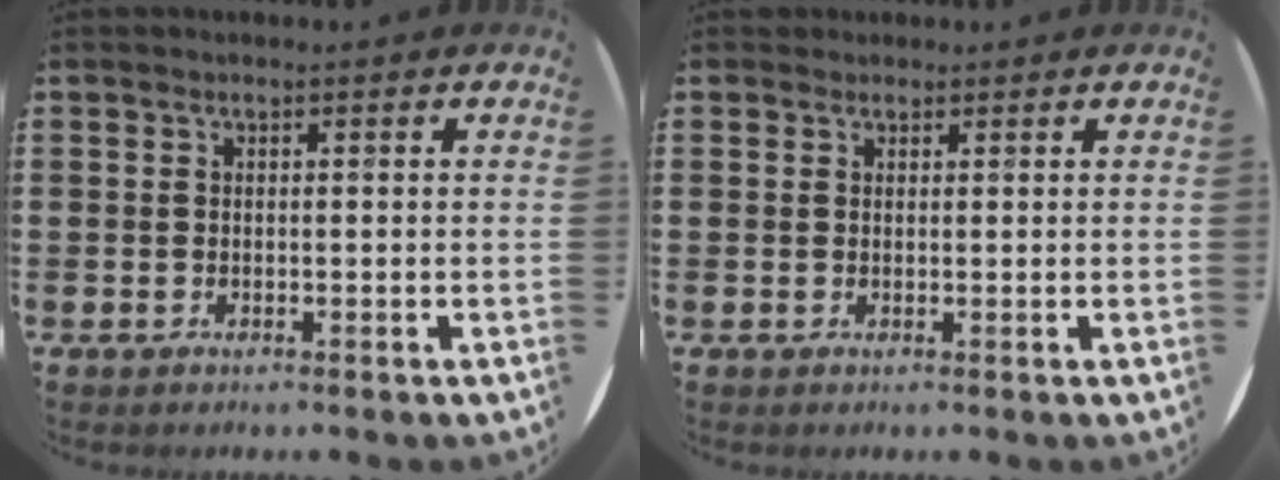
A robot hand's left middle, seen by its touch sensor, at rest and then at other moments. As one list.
[{"total": 0.8, "force": [0.7, 0.3, -0.2], "torque": [0.011, 0.001, 0.011]}]